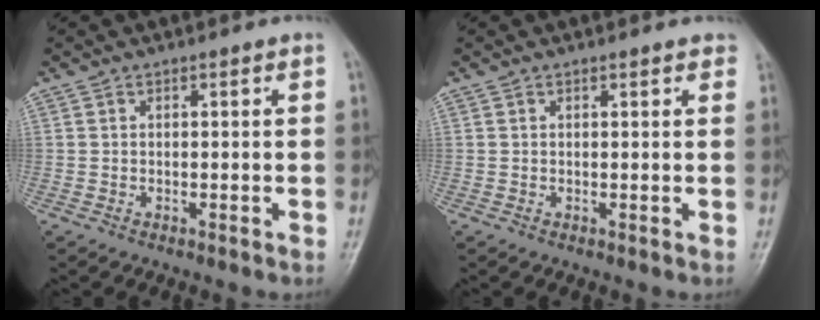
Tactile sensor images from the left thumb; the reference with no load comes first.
{"total": 1.6, "force": [1.2, 0.5, 1.0], "torque": [-0.005, 0.001, 0.010]}